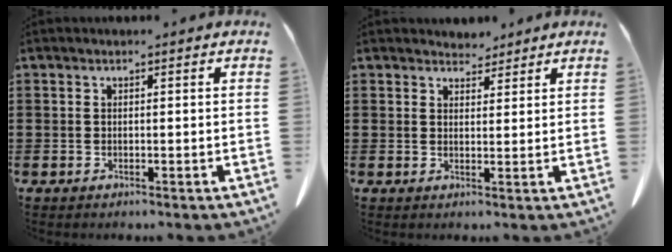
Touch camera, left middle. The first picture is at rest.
{"total": 3.0, "force": [2.8, 0.9, 0.0], "torque": [0.000, -0.009, 0.053]}